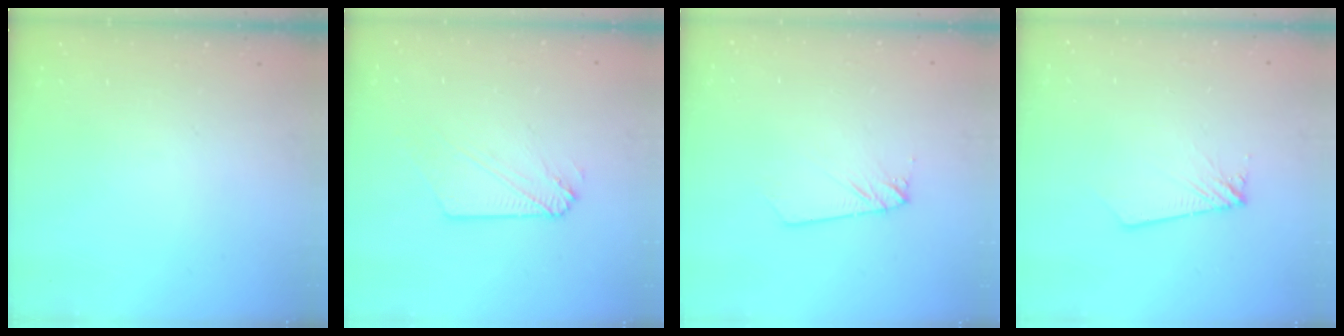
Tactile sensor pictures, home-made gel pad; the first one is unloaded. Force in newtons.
{"total": 4.4, "press": 4.4, "slide": 0.5}
{"total": 2.3, "press": 2.3, "slide": 0.1}
{"total": 1.8, "press": 1.8, "slide": 0.2}